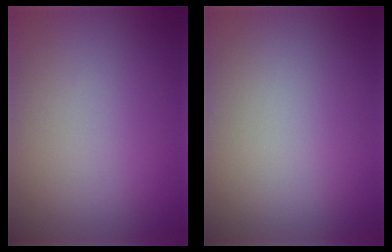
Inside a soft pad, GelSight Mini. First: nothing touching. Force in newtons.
{"total": 0.0}